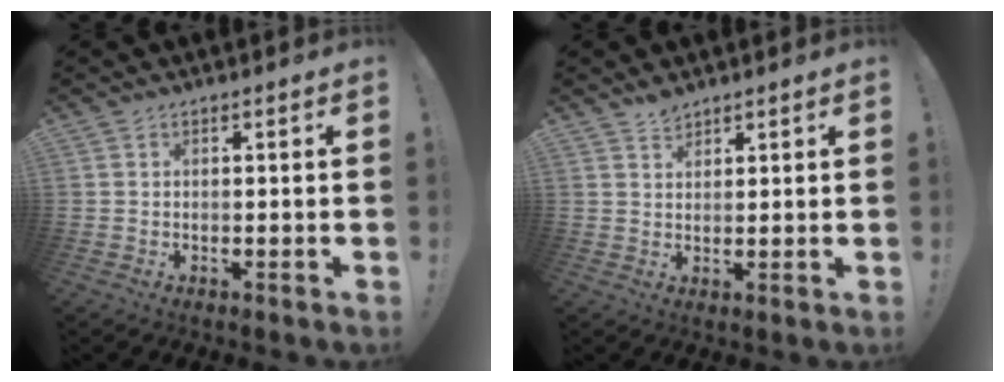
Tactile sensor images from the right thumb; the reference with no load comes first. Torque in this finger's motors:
{"motor_torque": [-0.15, 0.05, 0.20, 0.04, -0.02]}